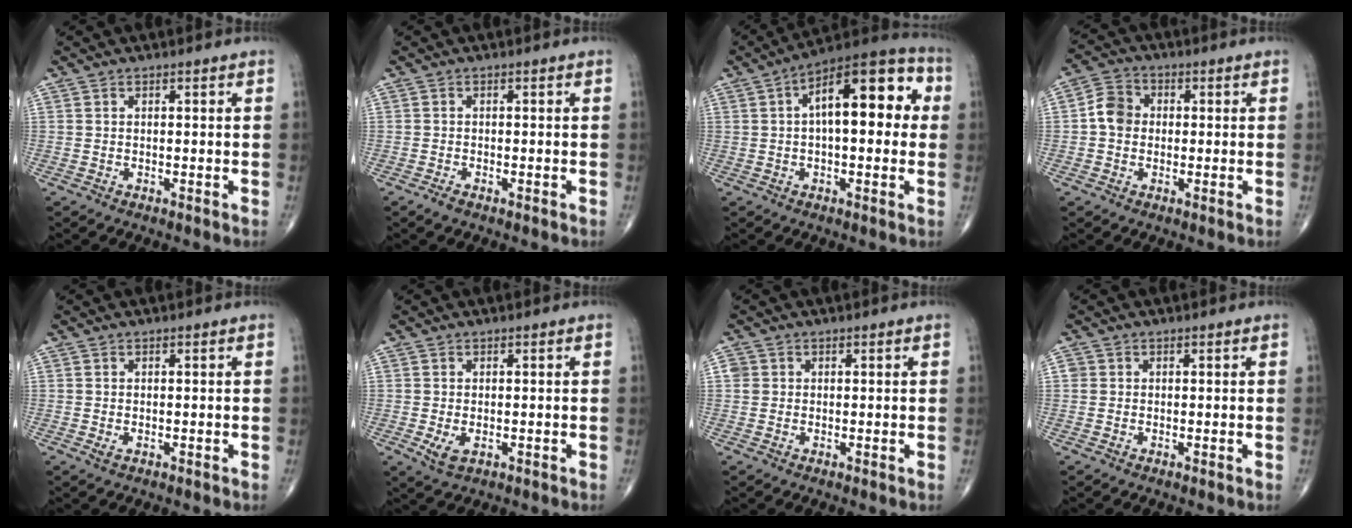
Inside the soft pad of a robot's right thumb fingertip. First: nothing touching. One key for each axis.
{"total": 1.2, "fx": -0.8, "fy": 0.4, "fz": 0.8, "tx": -0.019, "ty": -0.001, "tz": -0.017}
{"total": 17.1, "fx": 3.1, "fy": 7.5, "fz": 15.1, "tx": -0.194, "ty": 0.040, "tz": 0.037}
{"total": 5.6, "fx": -0.1, "fy": 4.7, "fz": 2.9, "tx": -0.043, "ty": 0.016, "tz": -0.013}
{"total": 0.8, "fx": -0.2, "fy": 0.4, "fz": 0.7, "tx": -0.011, "ty": -0.001, "tz": -0.003}
{"total": 3.0, "fx": -0.8, "fy": 1.6, "fz": 2.4, "tx": -0.044, "ty": -0.008, "tz": -0.009}
{"total": 1.9, "fx": 0.3, "fy": 1.8, "fz": 0.4, "tx": 0.001, "ty": 0.003, "tz": 0.006}
{"total": 1.1, "fx": 0.2, "fy": 1.1, "fz": 0.2, "tx": 0.005, "ty": 0.002, "tz": 0.002}